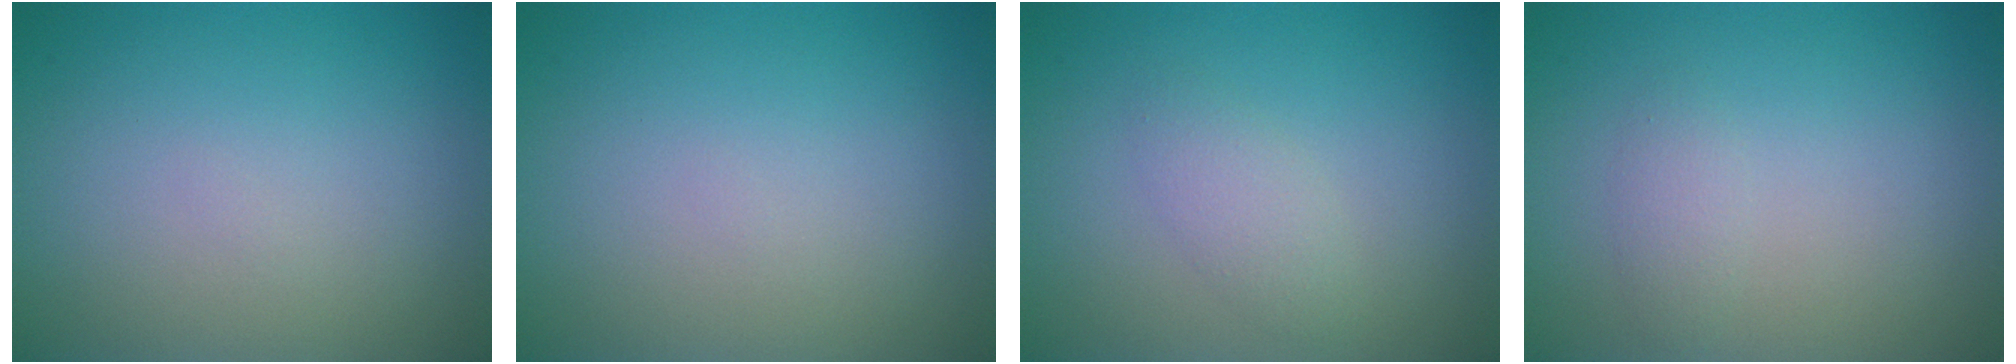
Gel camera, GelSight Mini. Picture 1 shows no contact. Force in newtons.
{"total": 0.0}
{"total": 1.7, "press": 1.7, "slide": 0.1}
{"total": 1.0, "press": 1.0, "slide": 0.0}